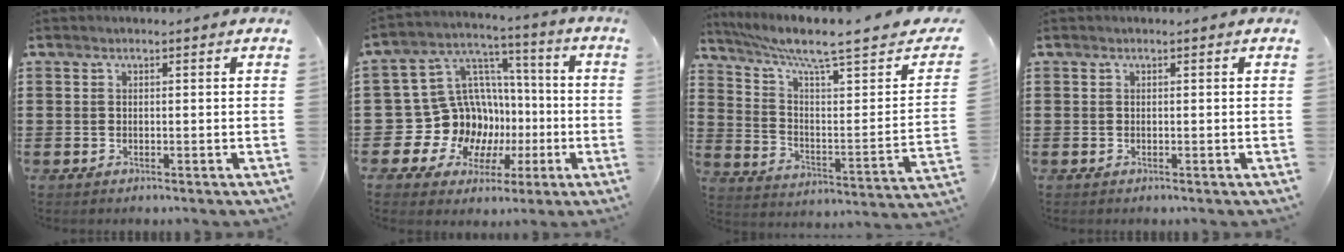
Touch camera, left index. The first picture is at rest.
{"total": 15.0, "force": [-2.7, 13.9, 5.0], "torque": [-0.143, -0.018, -0.013]}
{"total": 7.9, "force": [6.2, 0.5, 4.8], "torque": [-0.112, -0.043, 0.098]}
{"total": 0.0}